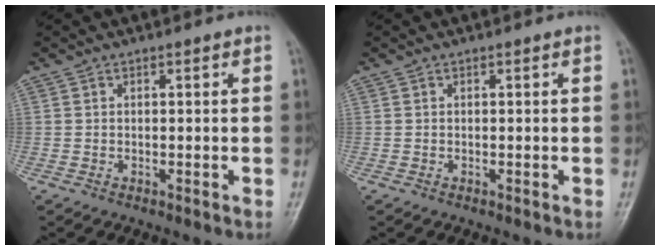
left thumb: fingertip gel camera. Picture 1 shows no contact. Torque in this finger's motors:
{"motor_torque": [0.00, 0.00, 0.03, -0.03, 0.00]}